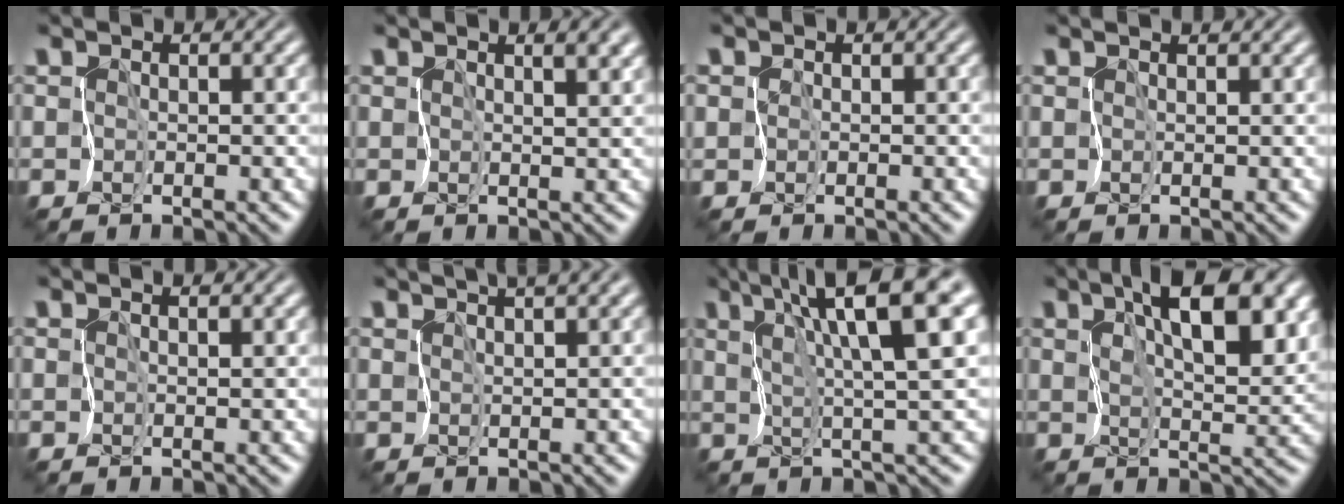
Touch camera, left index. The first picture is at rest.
{"total": 4.0, "force": [2.3, 1.7, 2.8], "torque": [-0.035, 0.011, 0.031]}
{"total": 0.7, "force": [-0.3, 0.5, -0.4], "torque": [0.013, -0.004, -0.006]}
{"total": 1.3, "force": [1.2, 0.2, 0.6], "torque": [-0.009, 0.004, 0.011]}
{"total": 2.0, "force": [1.4, 0.7, 1.3], "torque": [-0.013, 0.004, 0.016]}
{"total": 3.8, "force": [3.0, 0.5, 2.3], "torque": [-0.041, 0.013, 0.044]}
{"total": 10.4, "force": [4.7, 2.0, 9.1], "torque": [-0.126, 0.010, 0.074]}
{"total": 9.5, "force": [3.8, 3.9, 7.7], "torque": [-0.117, 0.002, 0.055]}